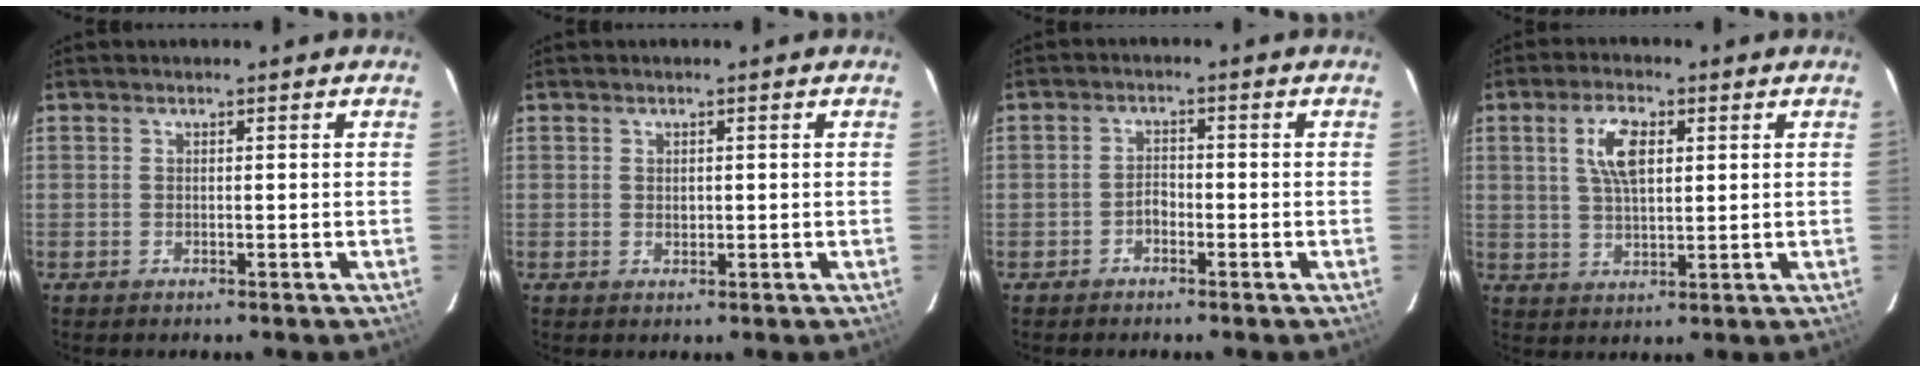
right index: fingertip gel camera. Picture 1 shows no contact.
{"total": 1.1, "force": [0.2, 0.9, 0.6], "torque": [-0.009, 0.002, 0.005]}
{"total": 2.0, "force": [-1.3, 1.3, 0.8], "torque": [-0.017, 0.007, -0.022]}
{"total": 7.0, "force": [2.3, 3.1, 5.8], "torque": [-0.109, 0.009, 0.044]}